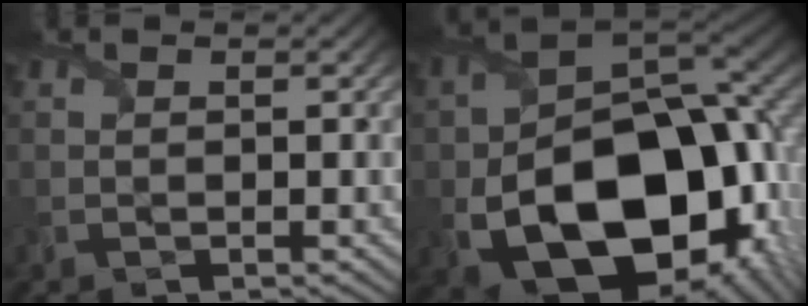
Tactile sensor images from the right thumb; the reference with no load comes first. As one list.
[{"total": 20.5, "force": [-6.1, 13.7, 13.9], "torque": [-0.234, -0.058, -0.069]}]